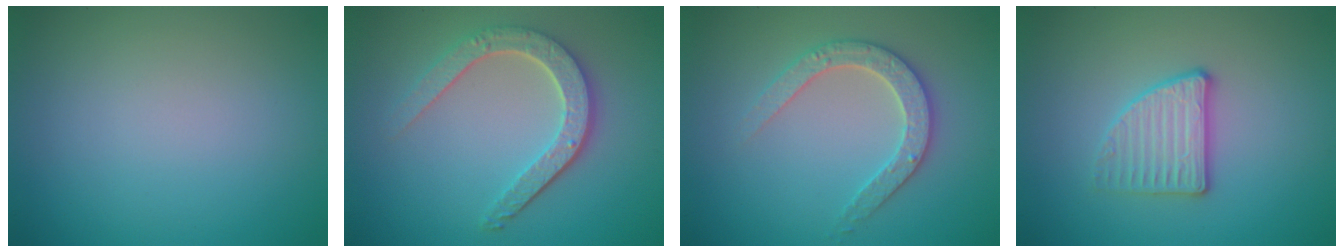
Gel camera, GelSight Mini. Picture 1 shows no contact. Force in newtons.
{"total": 4.6, "press": 3.7, "slide": 2.8}
{"total": 2.9, "press": 2.9, "slide": 0.5}
{"total": 2.8, "press": 2.7, "slide": 0.7}